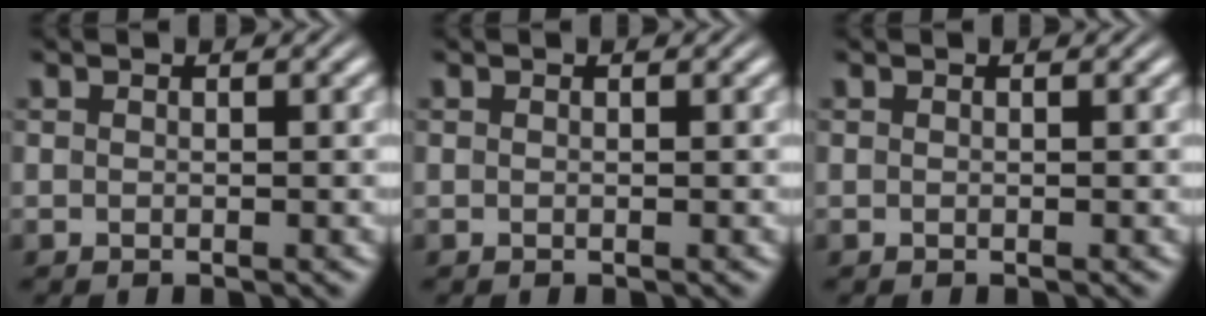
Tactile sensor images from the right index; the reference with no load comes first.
{"total": 0.0}
{"total": 0.0}